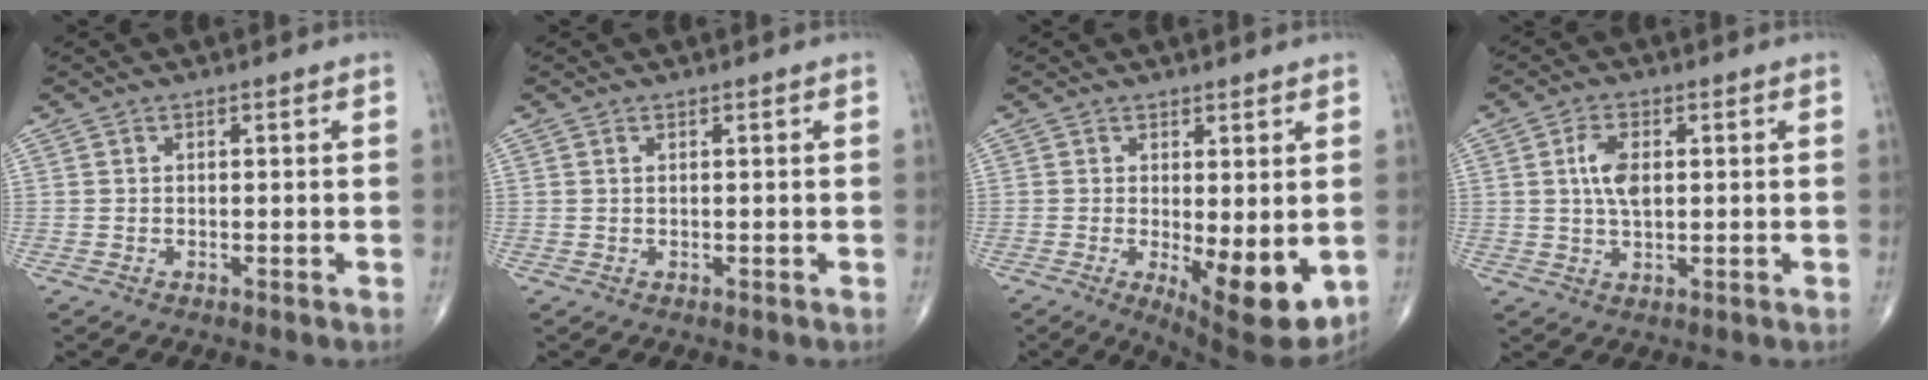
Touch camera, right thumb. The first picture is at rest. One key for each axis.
{"total": 0.0}
{"total": 10.8, "fx": -1.7, "fy": 3.7, "fz": 10.0, "tx": -0.133, "ty": -0.027, "tz": -0.014}
{"total": 5.5, "fx": 1.0, "fy": 2.9, "fz": 4.7, "tx": -0.092, "ty": 0.001, "tz": 0.017}